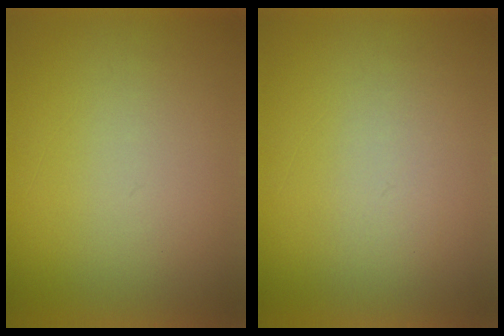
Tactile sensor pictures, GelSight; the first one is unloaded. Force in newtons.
{"total": 1.4}